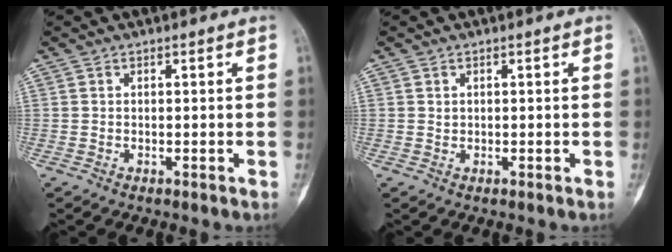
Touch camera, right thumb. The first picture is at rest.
{"total": 0.8, "force": [0.2, 0.7, -0.4], "torque": [0.011, 0.001, 0.005]}